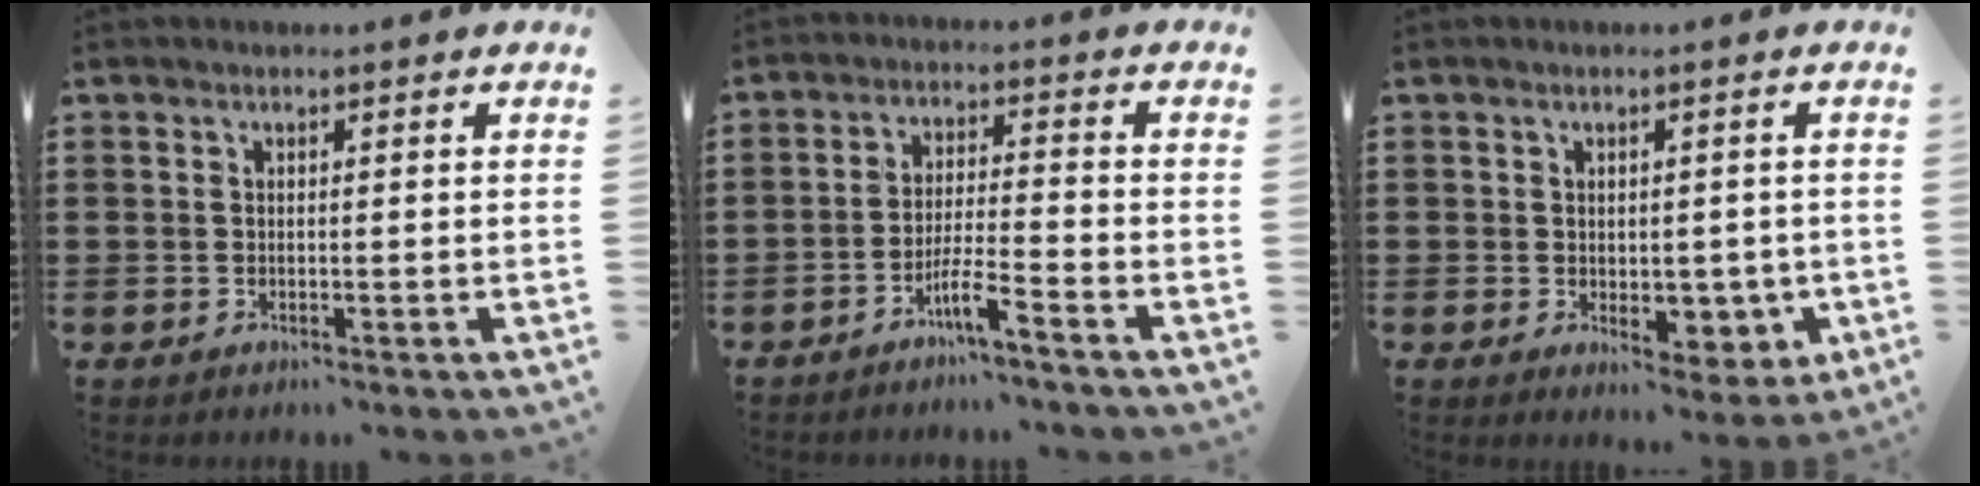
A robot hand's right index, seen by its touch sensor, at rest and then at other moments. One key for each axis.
{"total": 4.9, "fx": -3.7, "fy": 0.0, "fz": 3.2, "tx": -0.077, "ty": -0.008, "tz": -0.075}
{"total": 3.7, "fx": -0.1, "fy": 3.1, "fz": 2.0, "tx": -0.026, "ty": 0.004, "tz": -0.002}